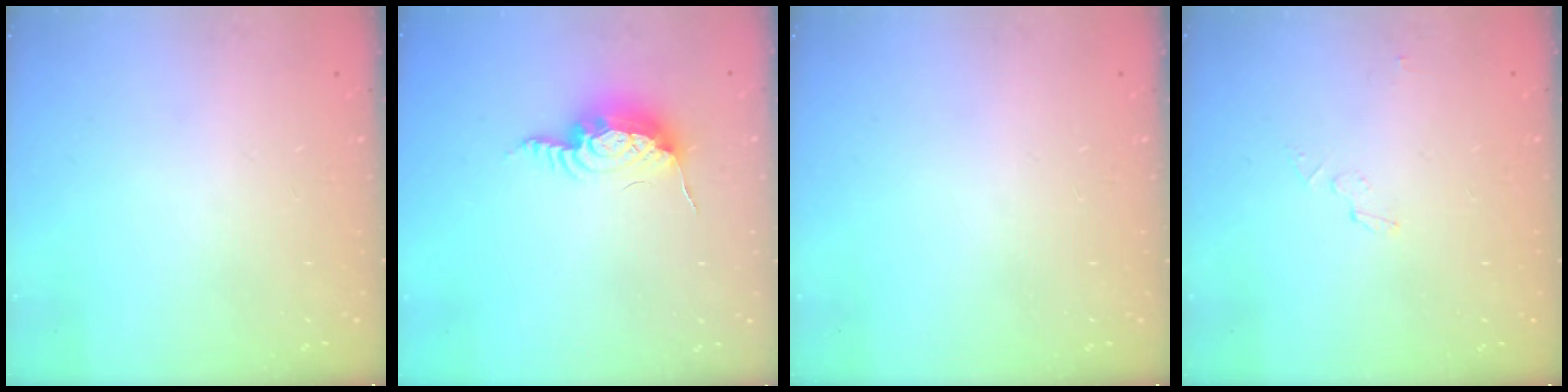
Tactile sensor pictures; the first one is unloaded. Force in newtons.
{"total": 11.9, "press": 11.9, "slide": 0.9}
{"total": 0.0}
{"total": 2.9, "press": 2.9, "slide": 0.3}